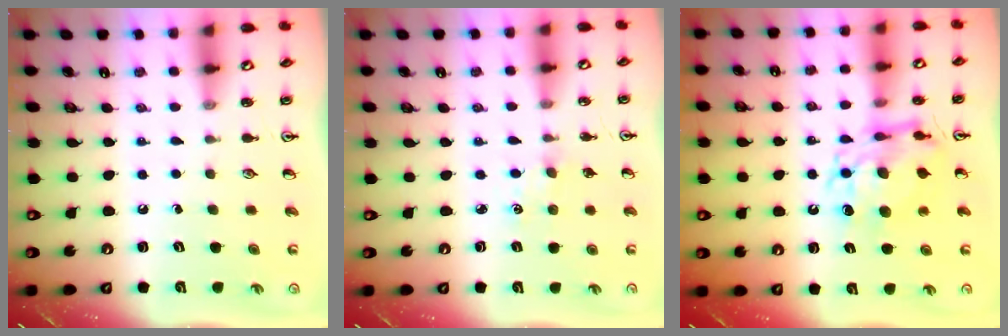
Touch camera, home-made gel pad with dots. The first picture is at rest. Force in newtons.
{"total": 1.2, "press": 1.2, "slide": 0.3}
{"total": 11.4, "press": 11.3, "slide": 1.0}